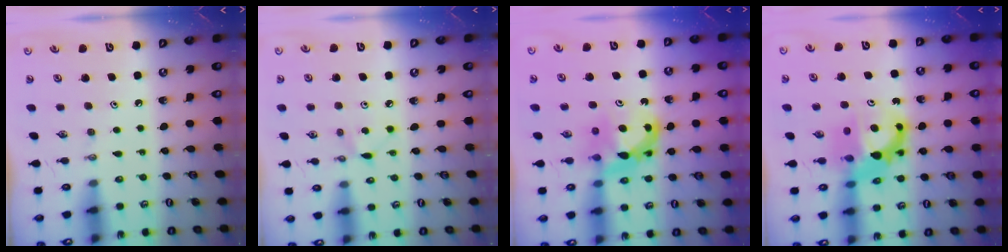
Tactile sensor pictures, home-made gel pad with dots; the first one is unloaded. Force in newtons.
{"total": 4.1, "press": 4.1, "slide": 0.4}
{"total": 8.8, "press": 8.8, "slide": 0.6}
{"total": 11.1, "press": 11.0, "slide": 0.9}